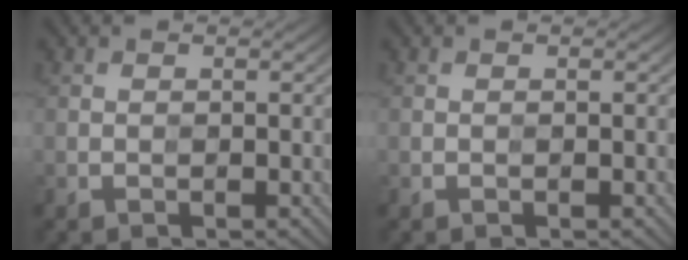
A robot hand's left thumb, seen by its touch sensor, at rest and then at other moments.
{"total": 0.0}